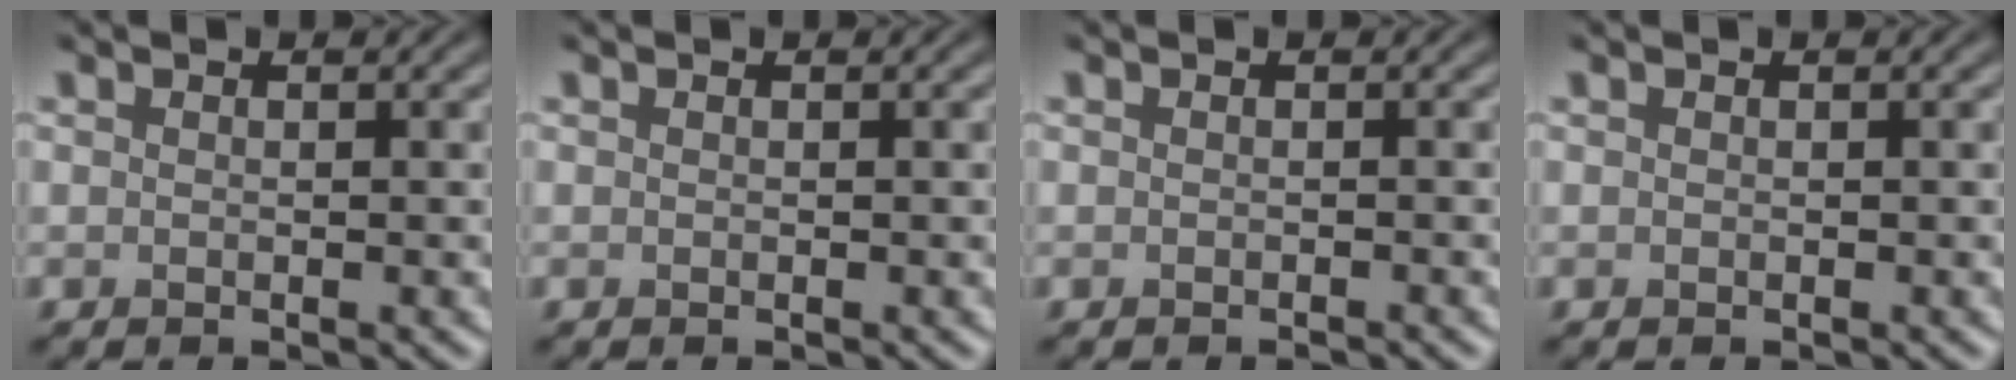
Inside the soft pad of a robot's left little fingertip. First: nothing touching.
{"total": 0.0}
{"total": 0.5, "force": [-0.5, 0.0, 0.2], "torque": [-0.001, 0.001, -0.008]}
{"total": 0.0}